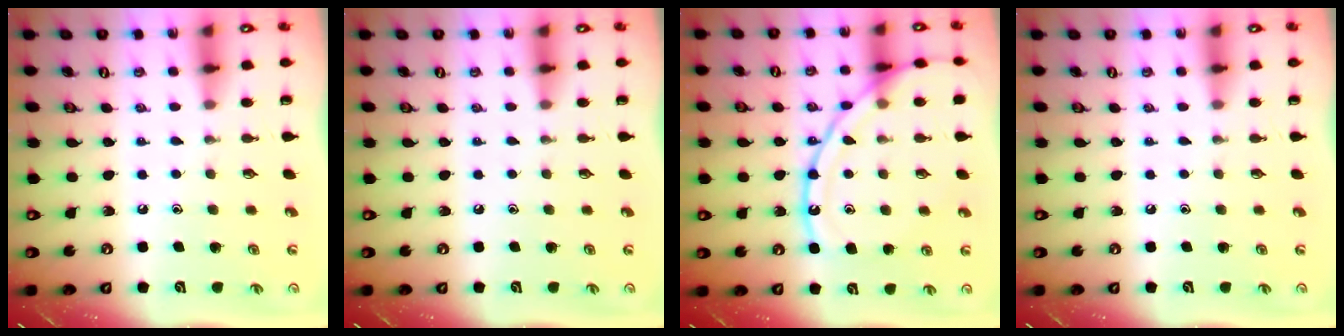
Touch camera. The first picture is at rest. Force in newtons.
{"total": 0.0}
{"total": 15.3, "press": 15.2, "slide": 1.6}
{"total": 0.0}